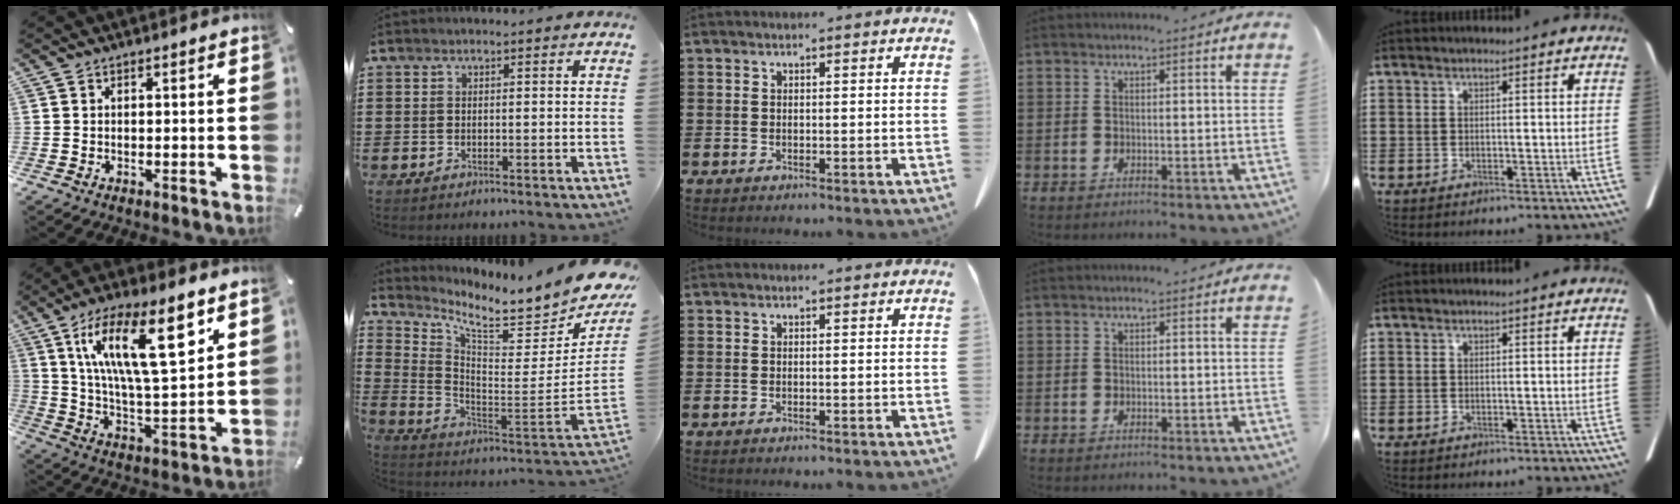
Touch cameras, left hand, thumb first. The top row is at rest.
{"thumb": {"total": 20.6, "force": [10.4, 7.0, 16.3], "torque": [-0.287, -0.035, 0.166]}, "index": {"total": 8.5, "force": [7.1, 0.9, 4.5], "torque": [-0.101, -0.077, 0.113]}}